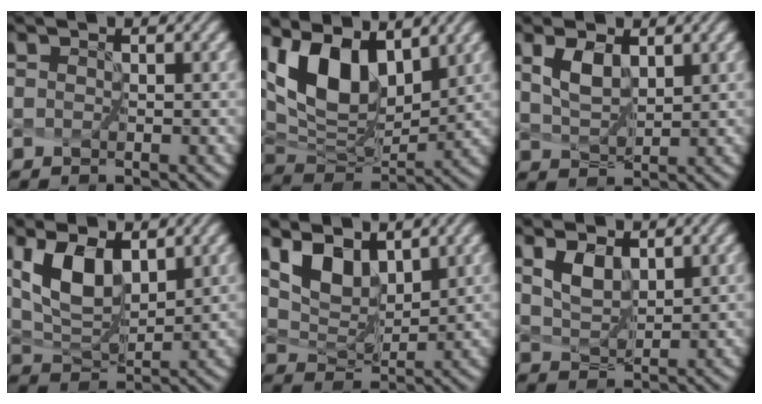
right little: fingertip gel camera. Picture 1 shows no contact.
{"total": 9.6, "force": [4.8, 4.8, 6.8], "torque": [-0.141, 0.007, 0.092]}
{"total": 1.5, "force": [1.0, 0.3, 1.0], "torque": [-0.028, -0.006, 0.035]}
{"total": 4.4, "force": [2.2, 1.8, 3.3], "torque": [-0.069, -0.010, 0.052]}
{"total": 5.0, "force": [4.0, 1.6, 2.5], "torque": [-0.062, 0.000, 0.074]}
{"total": 1.3, "force": [1.1, 0.3, 0.7], "torque": [-0.024, -0.009, 0.034]}